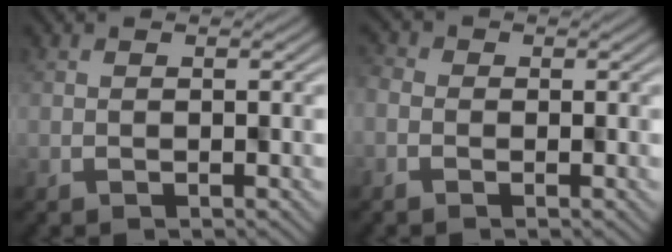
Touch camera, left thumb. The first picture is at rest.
{"total": 1.9, "force": [-0.9, 1.5, 0.7], "torque": [-0.005, -0.002, -0.020]}